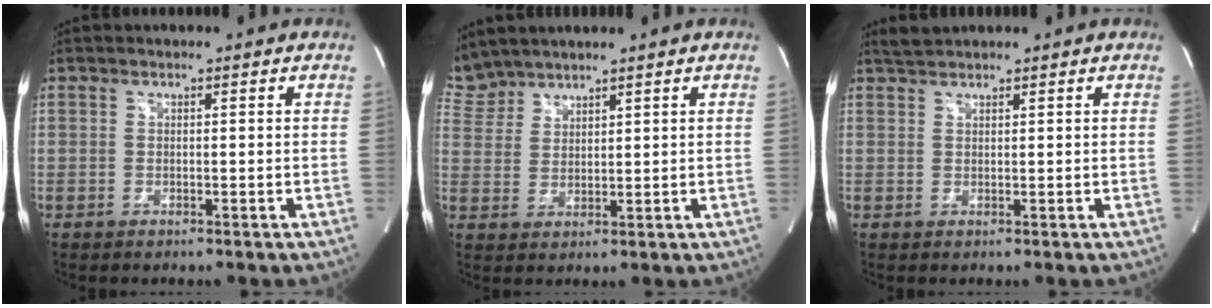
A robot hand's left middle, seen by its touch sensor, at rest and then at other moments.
{"total": 5.3, "force": [5.1, 1.1, -0.1], "torque": [-0.009, 0.013, 0.115]}
{"total": 1.8, "force": [1.8, 0.1, 0.2], "torque": [-0.011, 0.010, 0.038]}